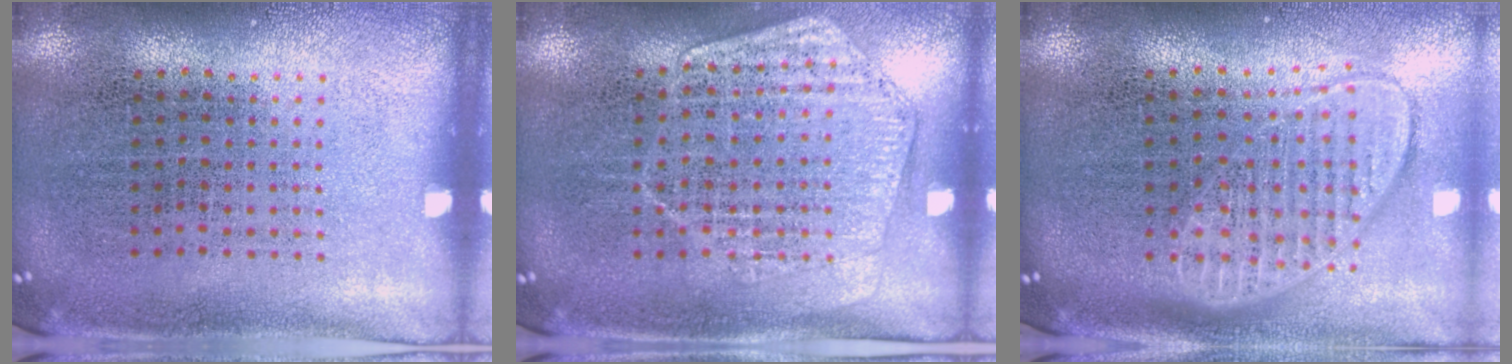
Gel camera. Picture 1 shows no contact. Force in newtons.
{"total": 1.4, "press": 1.4, "slide": 0.3}
{"total": 1.8, "press": 1.5, "slide": 1.0}